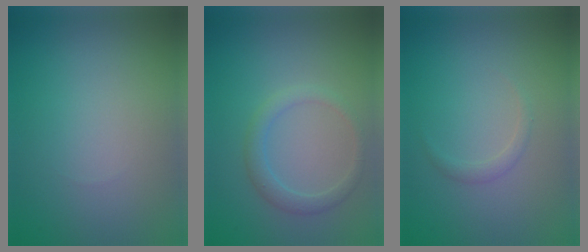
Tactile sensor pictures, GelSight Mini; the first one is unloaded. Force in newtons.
{"total": 1.9, "press": 1.9, "slide": 0.1}
{"total": 0.9, "press": 0.9, "slide": 0.1}